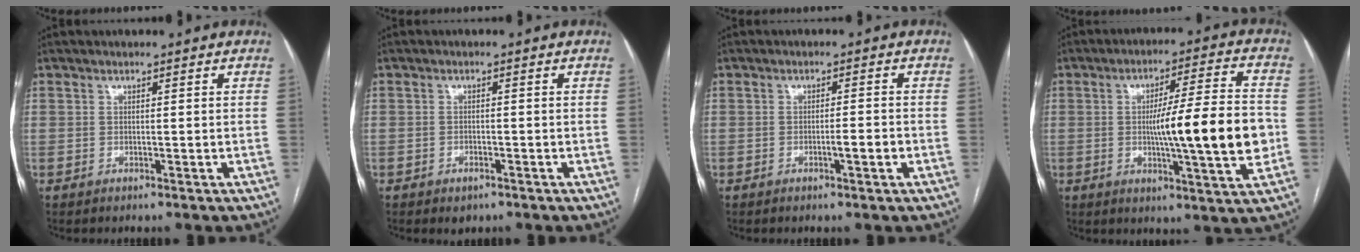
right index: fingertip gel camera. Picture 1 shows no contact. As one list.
[{"total": 1.9, "force": [-1.2, 1.1, 1.0], "torque": [-0.014, 0.001, -0.011]}, {"total": 2.4, "force": [-1.0, 0.1, 2.2], "torque": [-0.035, 0.000, -0.017]}, {"total": 15.2, "force": [-1.6, 0.4, 15.1], "torque": [-0.234, -0.001, -0.027]}]